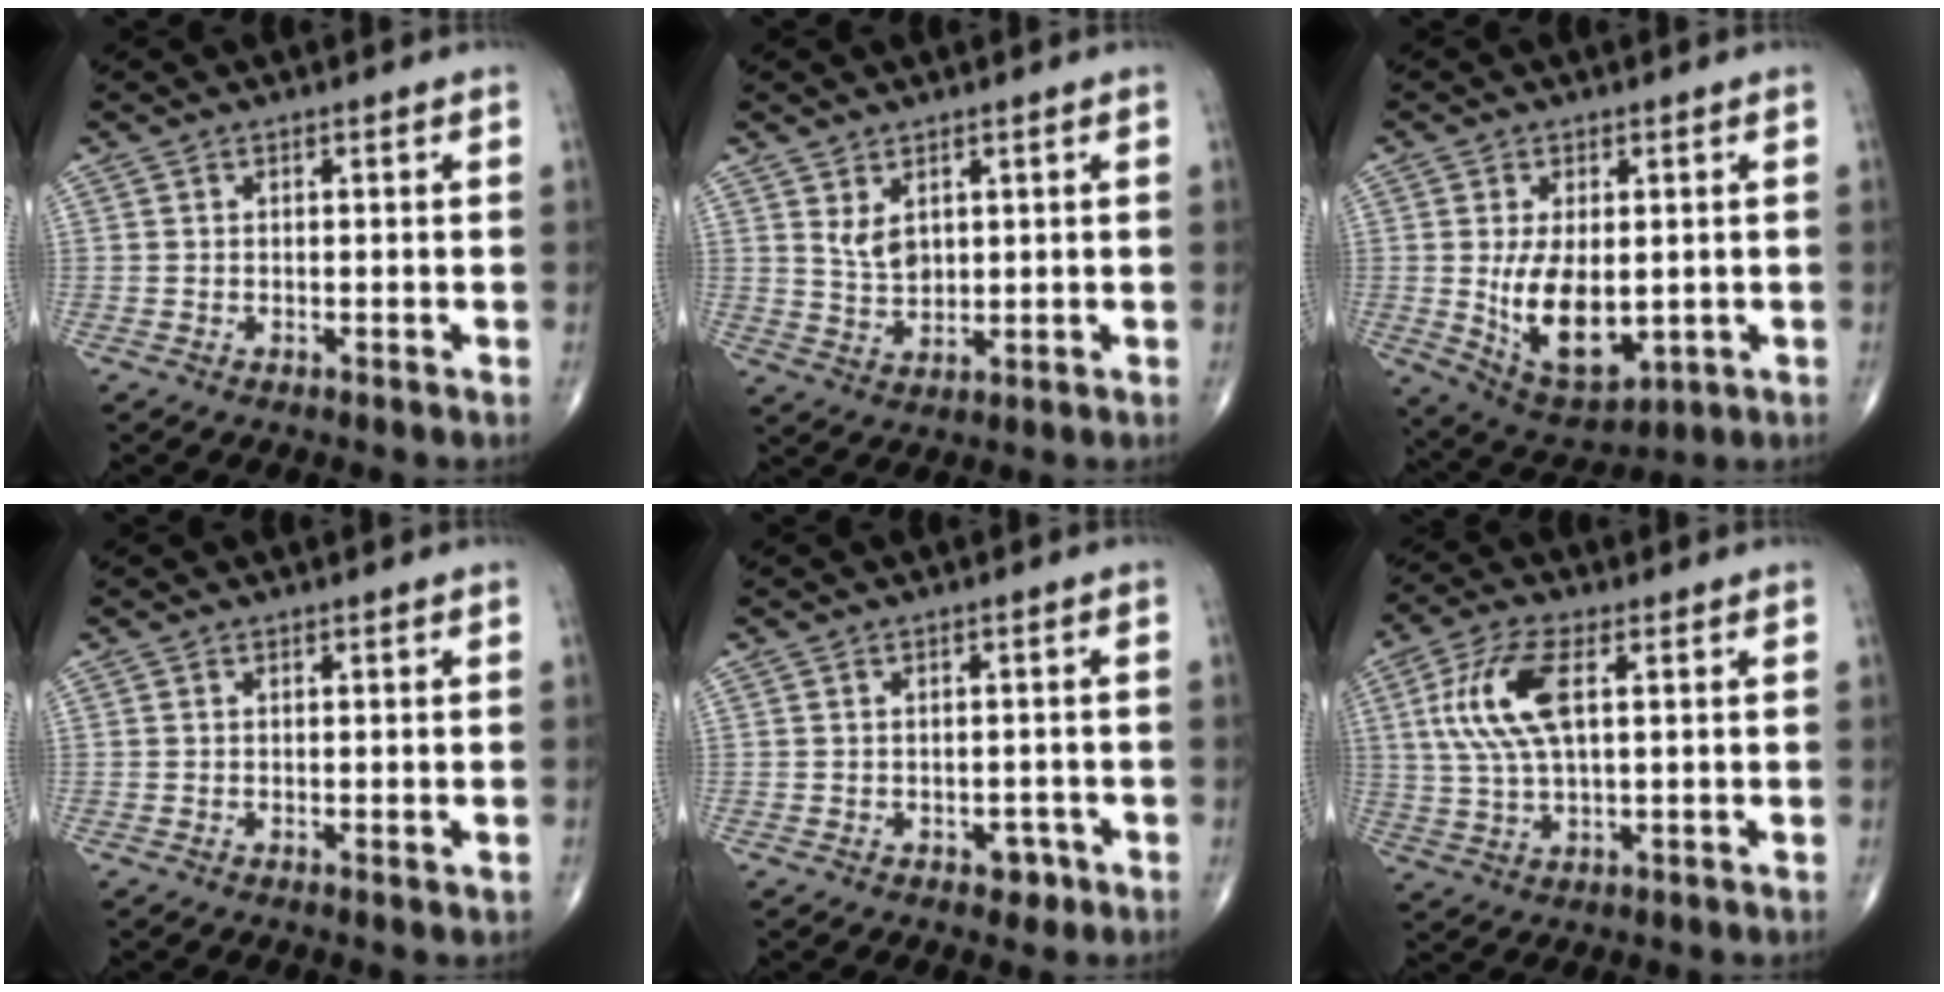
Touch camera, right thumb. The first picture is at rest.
{"total": 4.5, "force": [1.9, 2.7, 3.1], "torque": [-0.048, -0.018, 0.044]}
{"total": 12.6, "force": [-0.7, 7.0, 10.4], "torque": [-0.163, -0.017, 0.013]}
{"total": 1.0, "force": [-0.1, 0.4, 0.9], "torque": [-0.014, -0.004, 0.000]}
{"total": 2.5, "force": [-1.2, 1.8, 1.3], "torque": [-0.003, 0.008, -0.013]}
{"total": 11.5, "force": [2.8, 4.9, 10.1], "torque": [-0.221, 0.005, 0.056]}